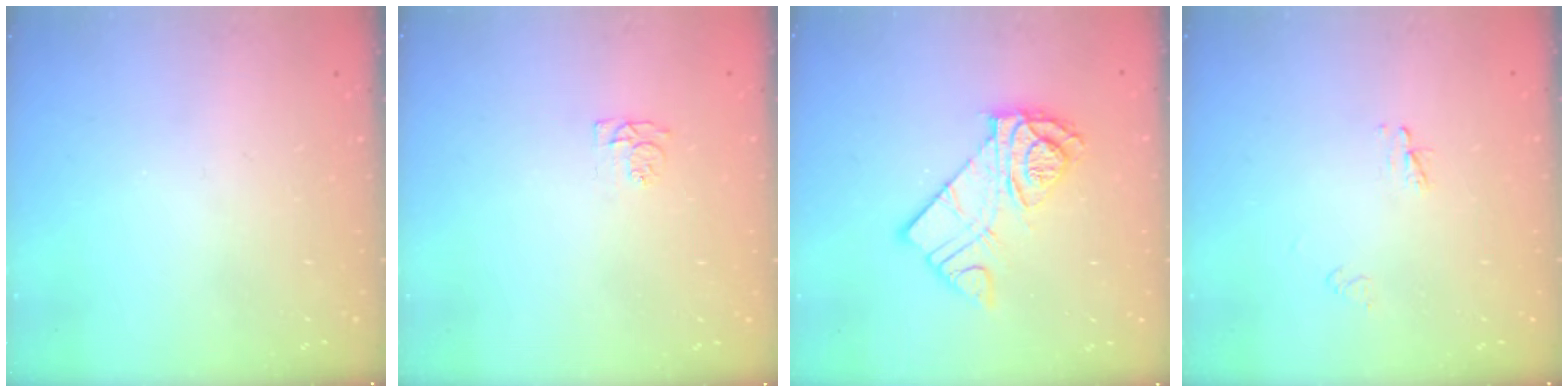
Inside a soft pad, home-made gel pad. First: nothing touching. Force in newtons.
{"total": 4.9, "press": 4.9, "slide": 0.6}
{"total": 12.9, "press": 12.9, "slide": 0.7}
{"total": 2.3, "press": 2.2, "slide": 0.2}